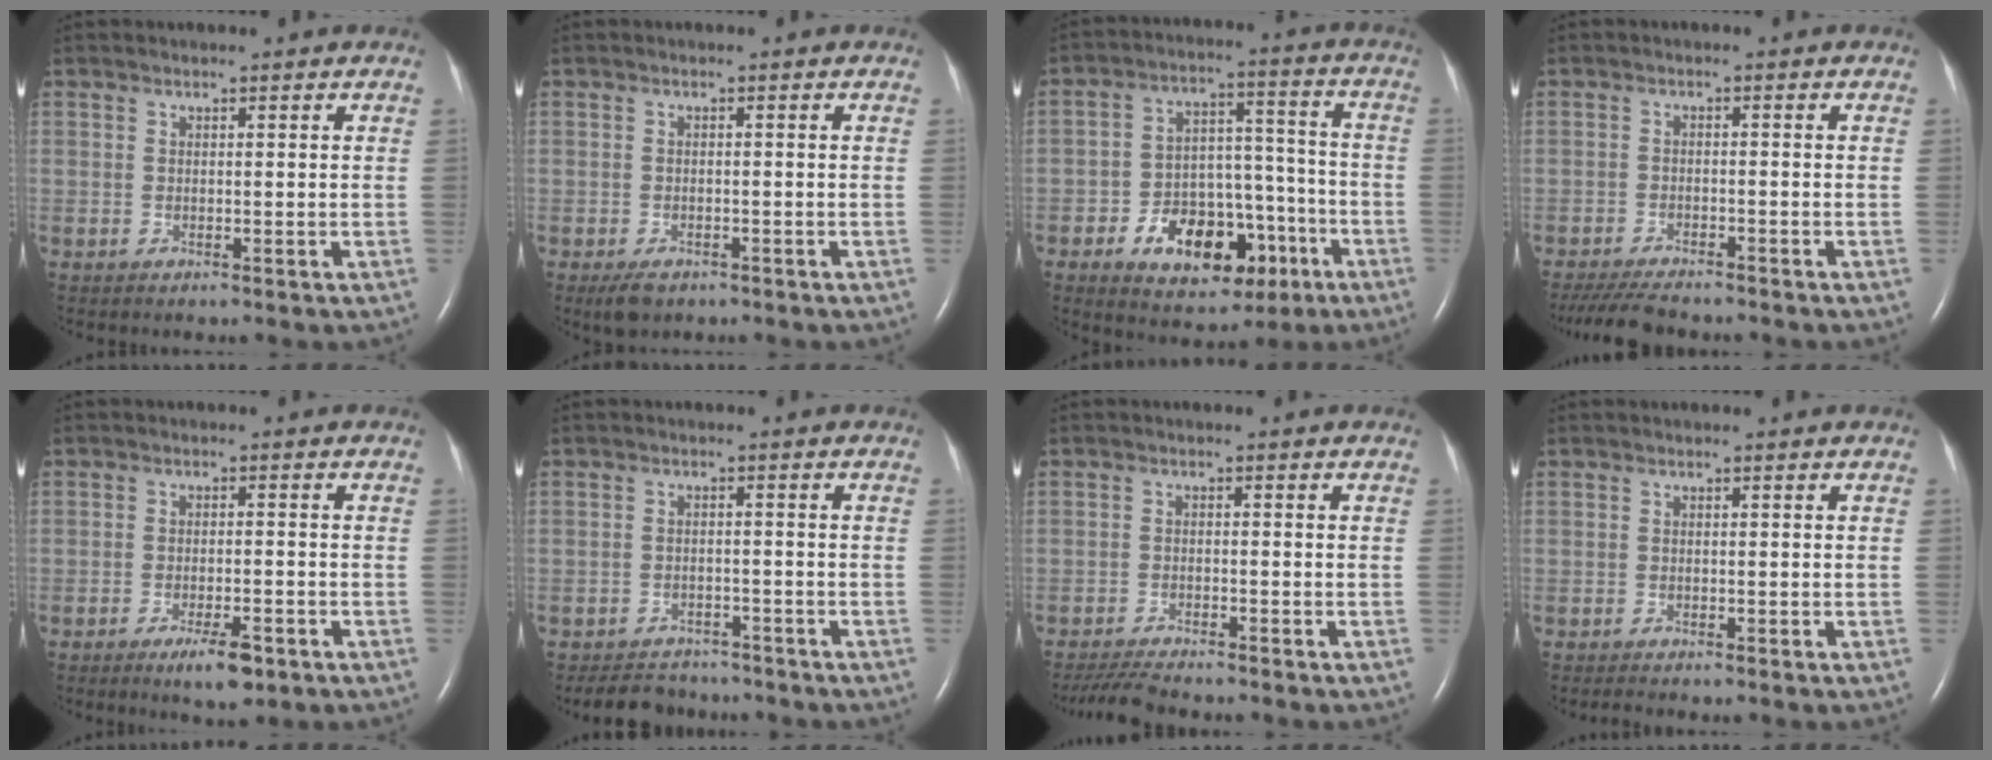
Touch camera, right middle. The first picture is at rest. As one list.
[{"total": 2.9, "force": [-1.9, 1.5, 1.5], "torque": [-0.032, -0.005, -0.023]}, {"total": 14.2, "force": [-6.6, 8.1, 9.5], "torque": [-0.146, 0.031, -0.089]}, {"total": 7.4, "force": [-6.7, 1.1, 3.0], "torque": [-0.050, -0.019, -0.108]}, {"total": 4.8, "force": [-3.0, 1.1, 3.6], "torque": [-0.064, -0.005, -0.043]}, {"total": 6.2, "force": [-5.6, 2.4, 0.8], "torque": [-0.015, -0.002, -0.080]}, {"total": 5.0, "force": [-4.7, 0.0, 1.7], "torque": [-0.032, -0.021, -0.081]}, {"total": 0.9, "force": [-0.9, 0.0, 0.3], "torque": [-0.013, -0.006, -0.014]}]